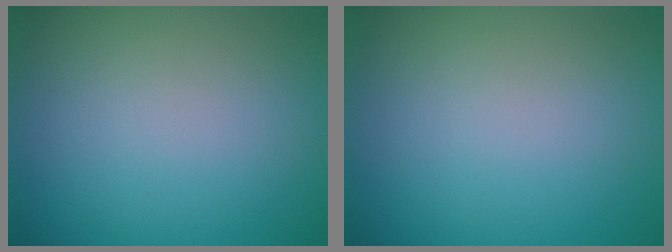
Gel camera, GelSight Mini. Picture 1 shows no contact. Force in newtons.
{"total": 0.0}